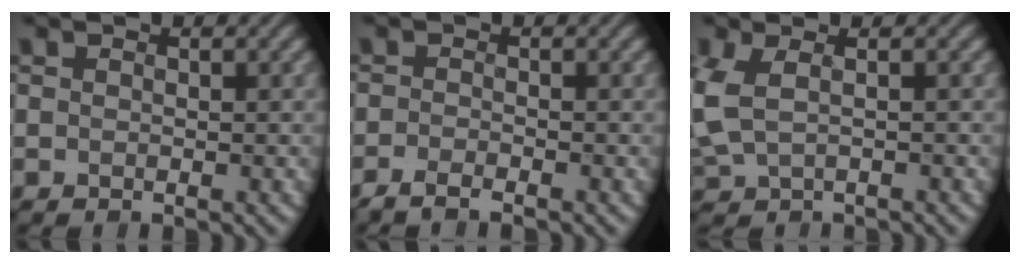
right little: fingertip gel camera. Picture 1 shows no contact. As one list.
[{"total": 1.8, "force": [-1.5, 0.2, 0.8], "torque": [-0.009, -0.009, -0.034]}, {"total": 2.2, "force": [0.0, 1.1, 2.0], "torque": [-0.061, -0.003, 0.007]}]